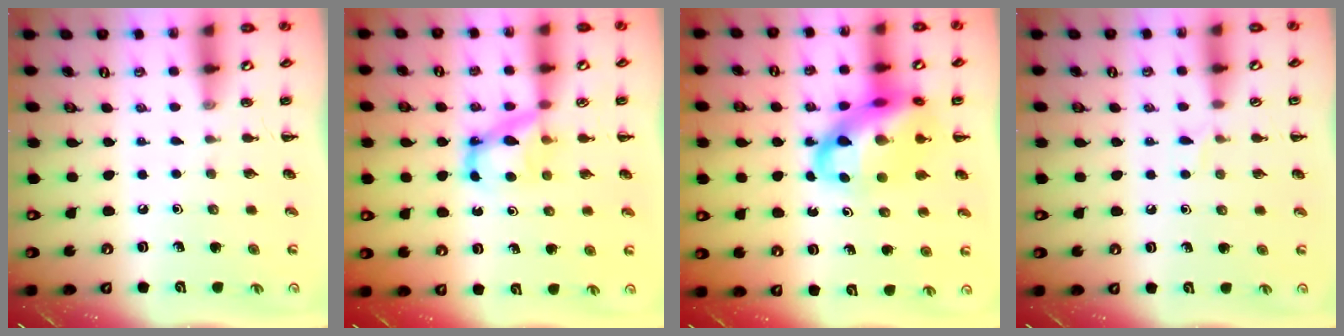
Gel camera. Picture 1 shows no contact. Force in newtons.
{"total": 6.3, "press": 6.3, "slide": 0.5}
{"total": 17.9, "press": 17.3, "slide": 4.3}
{"total": 4.2, "press": 3.9, "slide": 1.5}